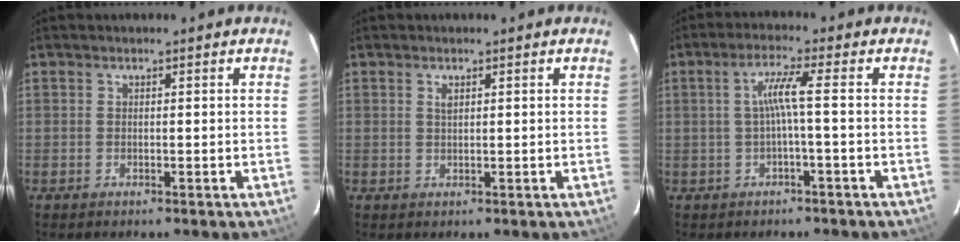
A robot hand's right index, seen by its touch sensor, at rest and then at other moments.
{"total": 1.0, "force": [0.5, 0.4, 0.7], "torque": [-0.013, 0.002, 0.009]}
{"total": 4.0, "force": [-0.7, -0.7, 3.8], "torque": [-0.079, 0.002, -0.009]}